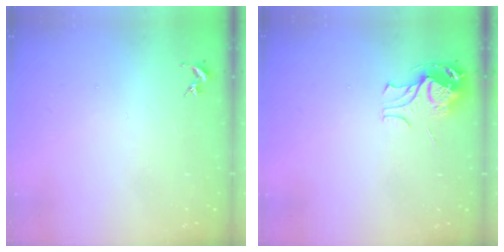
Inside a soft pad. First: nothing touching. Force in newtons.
{"total": 9.5, "press": 9.5, "slide": 1.1}